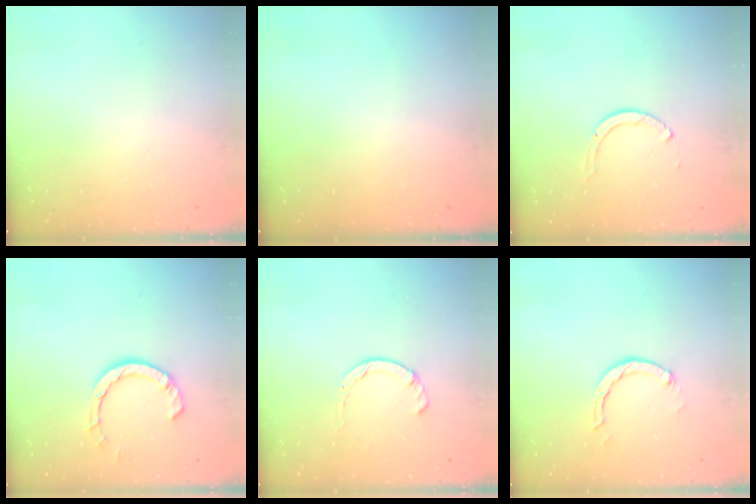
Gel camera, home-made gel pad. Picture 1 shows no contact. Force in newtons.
{"total": 0.0}
{"total": 2.6, "press": 2.6, "slide": 0.3}
{"total": 7.8, "press": 7.7, "slide": 1.2}
{"total": 2.3, "press": 2.3, "slide": 0.5}
{"total": 3.4, "press": 3.4, "slide": 0.4}